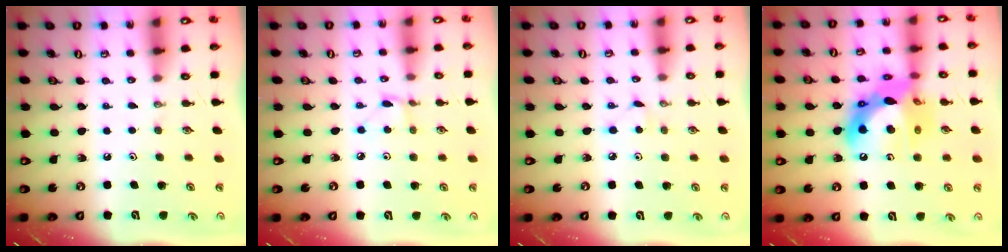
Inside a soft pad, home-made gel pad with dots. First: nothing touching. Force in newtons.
{"total": 2.4, "press": 2.3, "slide": 0.3}
{"total": 2.9, "press": 2.8, "slide": 0.3}
{"total": 18.1, "press": 18.0, "slide": 2.1}